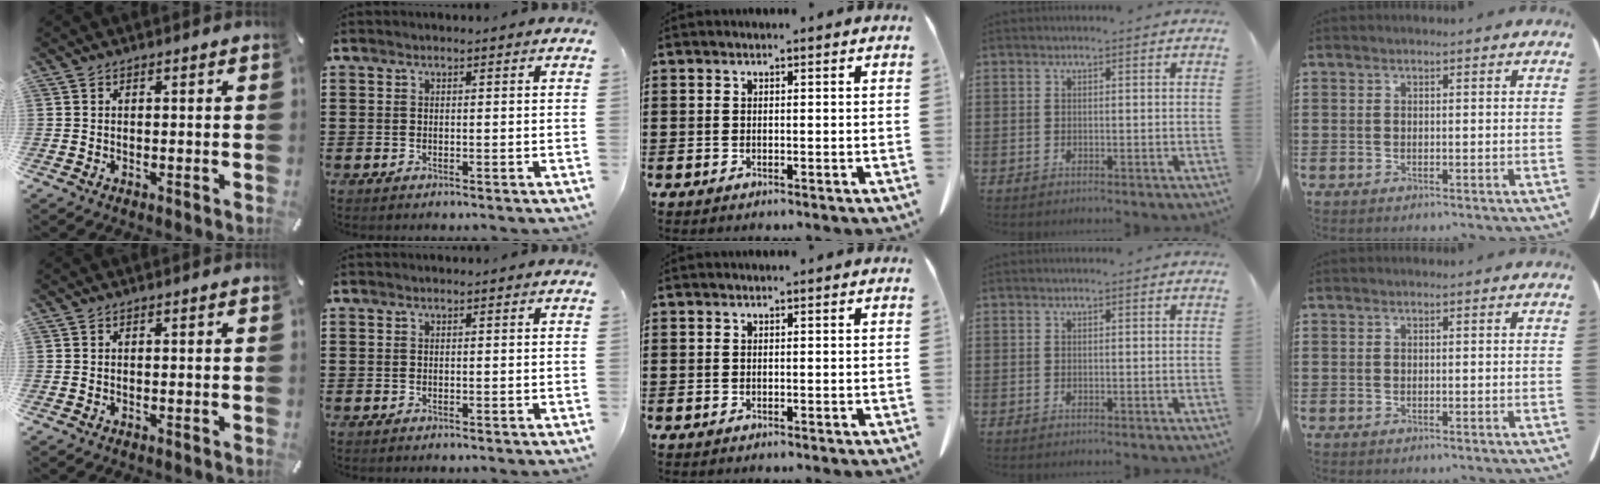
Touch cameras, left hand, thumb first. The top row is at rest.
{}